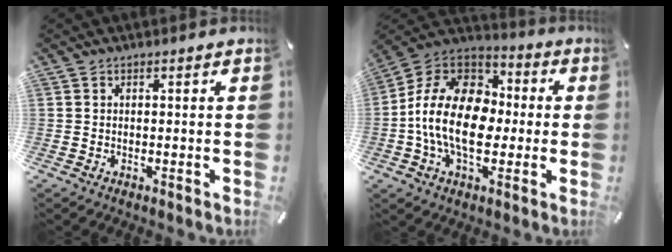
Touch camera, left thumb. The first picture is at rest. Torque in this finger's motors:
{"motor_torque": [0.66, 1.84, 2.47, -0.04, 0.84]}